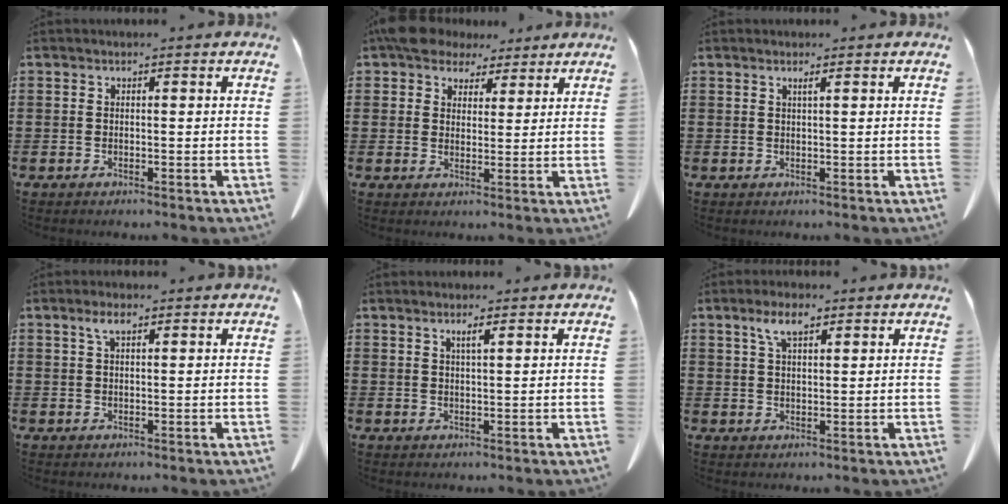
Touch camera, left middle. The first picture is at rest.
{"total": 5.7, "force": [4.8, 2.8, 1.2], "torque": [-0.048, 0.001, 0.092]}
{"total": 0.9, "force": [0.5, 0.0, 0.7], "torque": [-0.015, -0.001, 0.010]}
{"total": 2.6, "force": [1.4, 0.8, 2.1], "torque": [-0.045, 0.006, 0.024]}
{"total": 1.8, "force": [1.2, 0.3, 1.4], "torque": [-0.019, -0.001, 0.018]}
{"total": 4.7, "force": [2.7, 1.5, 3.5], "torque": [-0.077, 0.009, 0.047]}